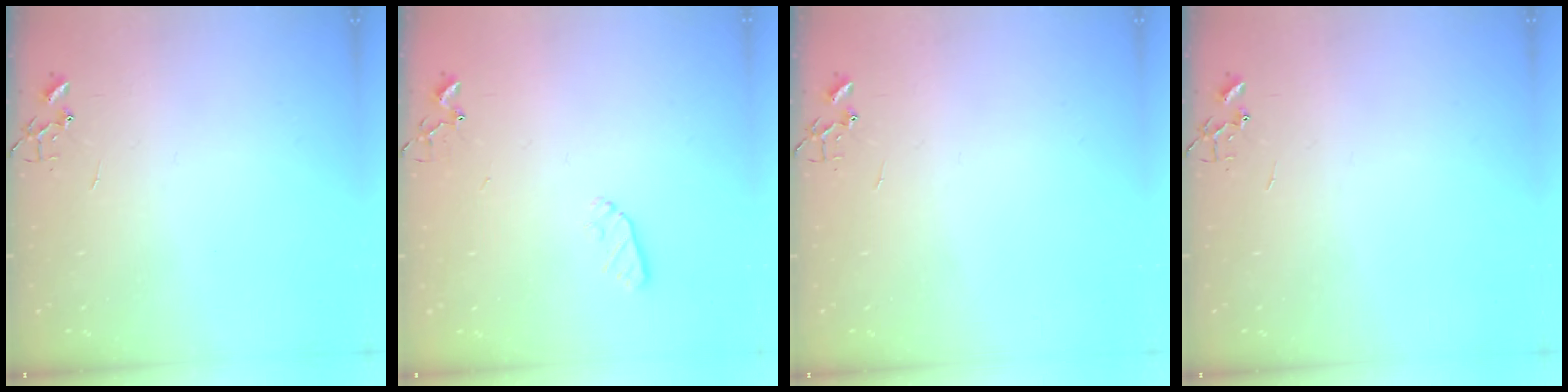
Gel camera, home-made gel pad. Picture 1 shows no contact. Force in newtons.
{"total": 5.0, "press": 4.9, "slide": 0.9}
{"total": 0.0}
{"total": 0.0}